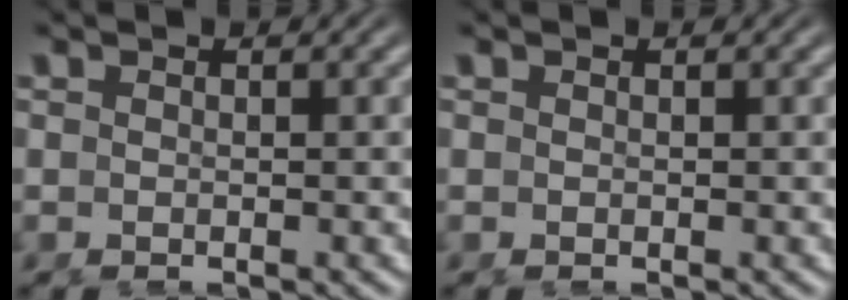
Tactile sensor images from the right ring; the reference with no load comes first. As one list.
[{"total": 0.0}]